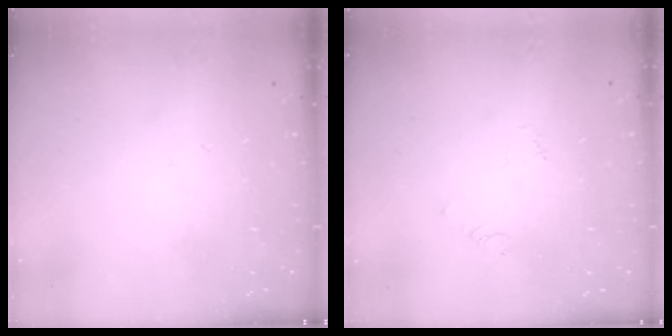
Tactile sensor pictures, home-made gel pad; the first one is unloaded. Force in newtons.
{"total": 2.7, "press": 2.7, "slide": 0.2}